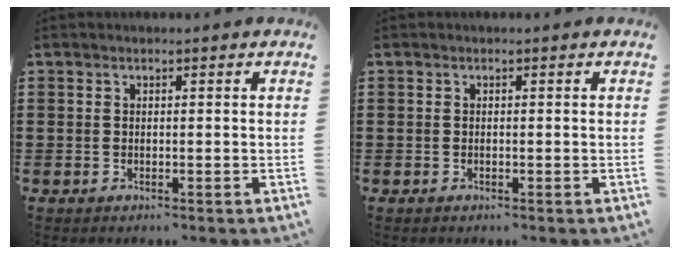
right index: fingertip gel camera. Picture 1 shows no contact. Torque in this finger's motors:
{"motor_torque": [1.59, 0.55, 0.06, 0.00]}